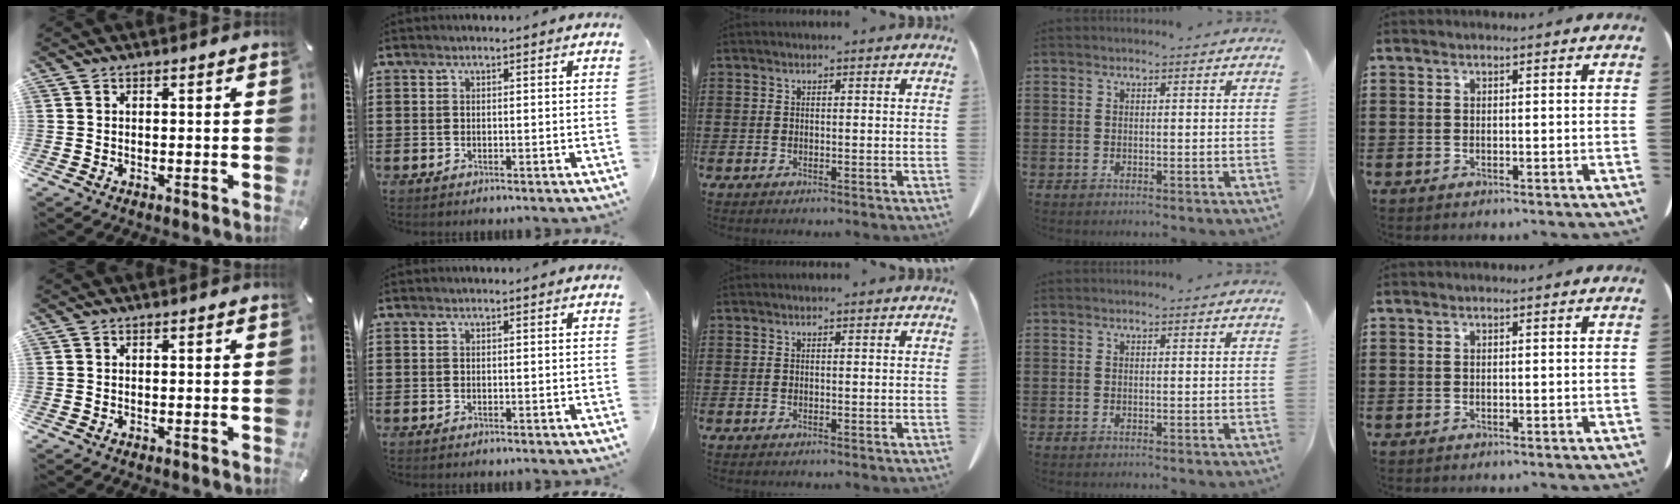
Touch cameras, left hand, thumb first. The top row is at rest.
{}